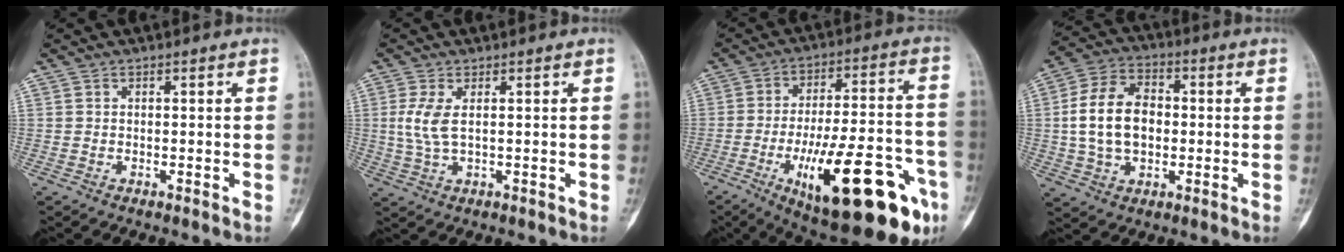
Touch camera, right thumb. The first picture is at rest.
{"total": 4.7, "force": [0.8, 2.0, 4.2], "torque": [-0.109, -0.002, 0.022]}
{"total": 27.0, "force": [-11.2, 8.6, 23.1], "torque": [-0.304, 0.039, -0.153]}
{"total": 13.2, "force": [0.1, 8.9, 9.8], "torque": [-0.170, 0.020, 0.003]}